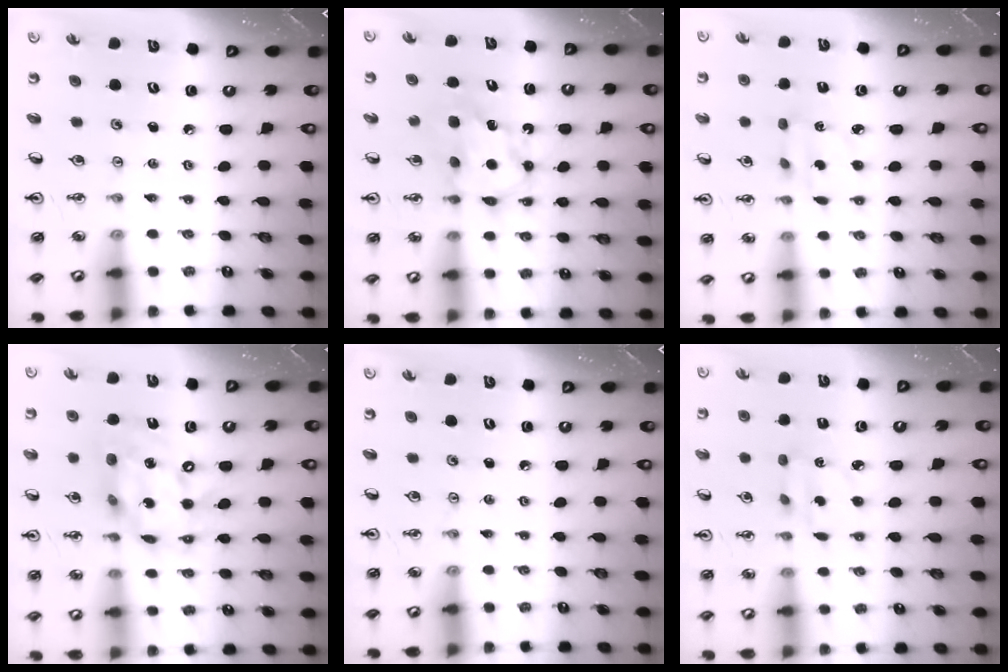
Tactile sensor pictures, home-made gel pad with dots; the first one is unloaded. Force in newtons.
{"total": 6.7, "press": 6.7, "slide": 0.5}
{"total": 2.9, "press": 2.9, "slide": 0.1}
{"total": 15.5, "press": 15.5, "slide": 1.1}
{"total": 0.0}
{"total": 2.9, "press": 2.9, "slide": 0.1}